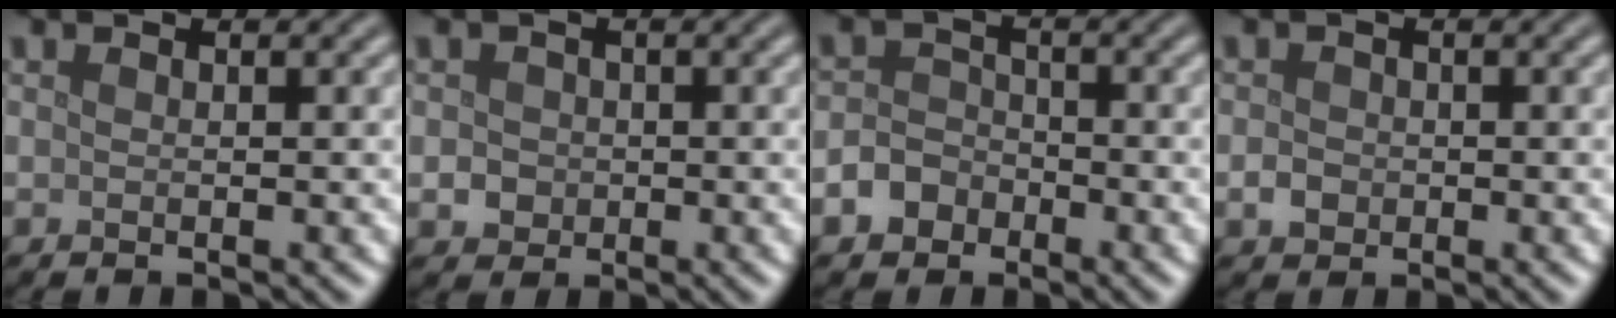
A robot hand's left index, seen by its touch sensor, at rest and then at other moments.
{"total": 1.8, "force": [-0.3, 1.7, 0.5], "torque": [0.008, -0.002, -0.007]}
{"total": 2.9, "force": [-1.7, 2.2, 0.8], "torque": [0.001, 0.004, -0.038]}
{"total": 1.5, "force": [-0.5, 1.3, 0.6], "torque": [-0.007, -0.001, -0.013]}